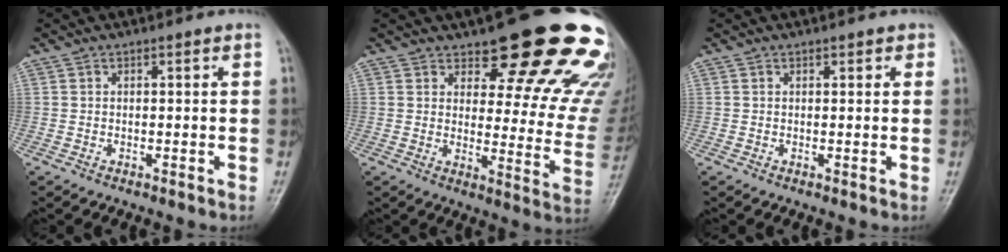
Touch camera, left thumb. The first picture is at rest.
{"total": 21.3, "force": [16.1, 6.7, 12.2], "torque": [-0.102, -0.101, 0.192]}
{"total": 1.3, "force": [0.7, 0.7, 0.8], "torque": [0.002, 0.000, 0.004]}